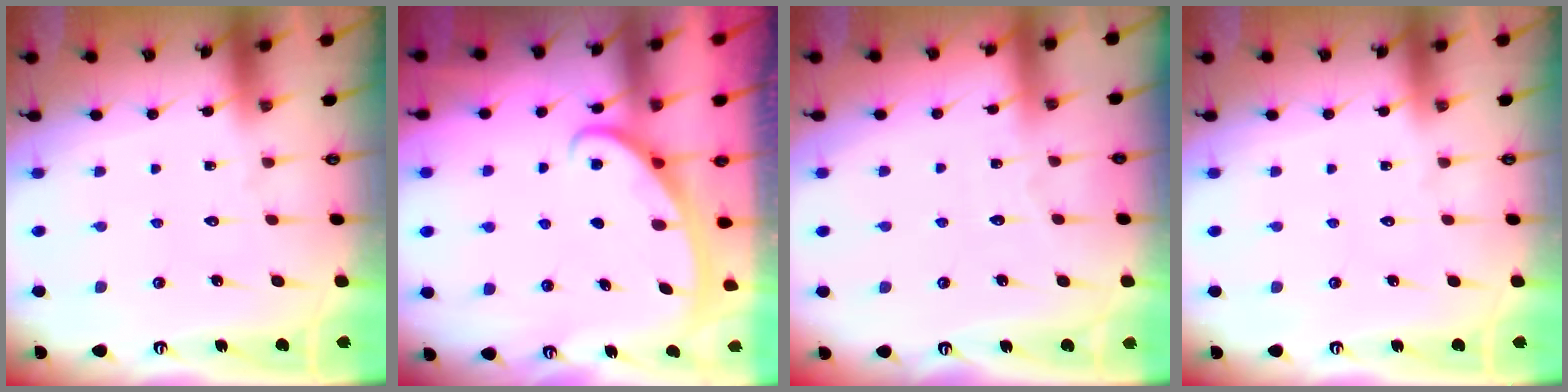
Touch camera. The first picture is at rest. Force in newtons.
{"total": 3.0, "press": 3.0, "slide": 0.4}
{"total": 2.6, "press": 2.6, "slide": 0.4}
{"total": 0.0}